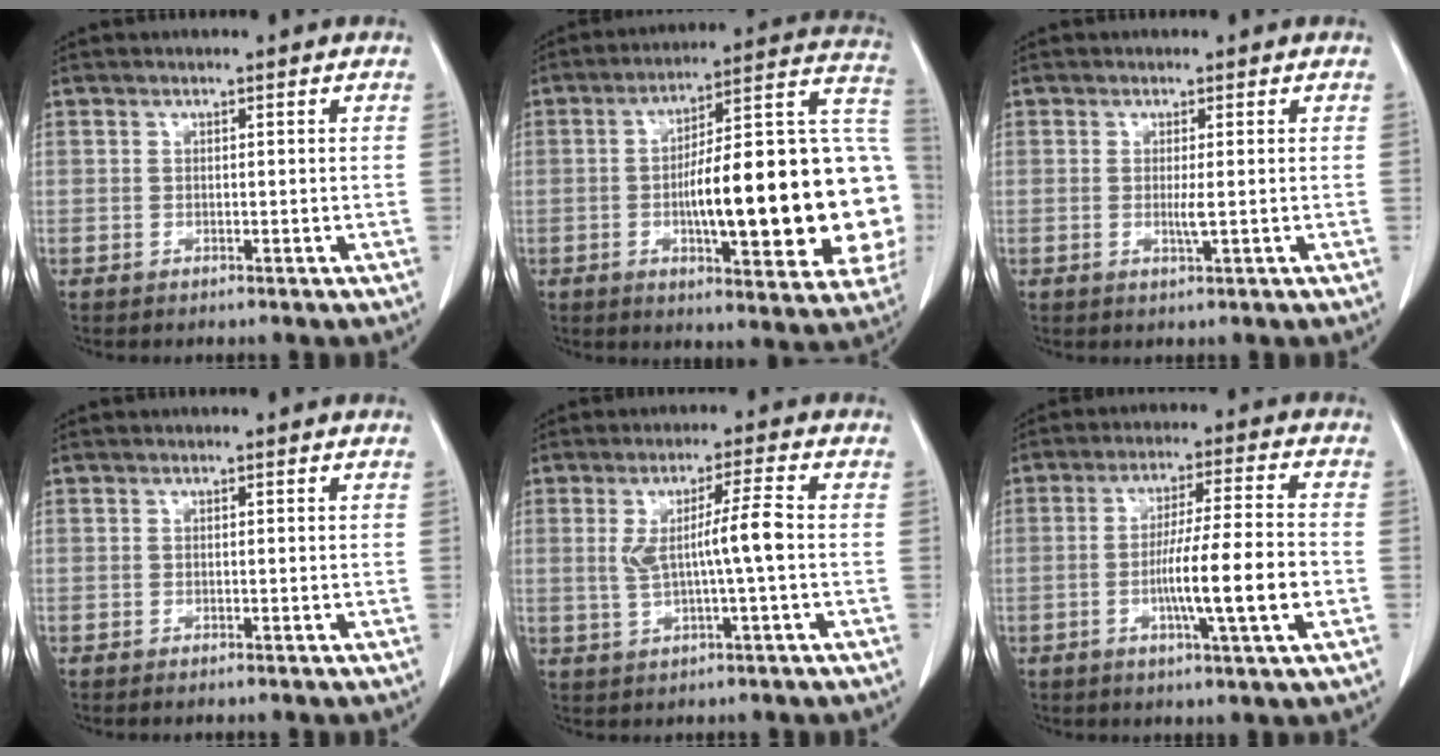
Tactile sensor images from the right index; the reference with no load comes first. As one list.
[{"total": 27.2, "force": [-3.5, 5.7, 26.3], "torque": [-0.282, 0.033, -0.046]}, {"total": 1.7, "force": [0.0, -0.1, 1.7], "torque": [-0.035, -0.004, 0.000]}, {"total": 0.6, "force": [-0.5, -0.1, 0.4], "torque": [-0.007, -0.001, -0.008]}, {"total": 6.4, "force": [0.0, -0.2, 6.4], "torque": [-0.113, 0.004, 0.005]}, {"total": 11.2, "force": [-2.7, -0.2, 10.9], "torque": [-0.184, -0.002, -0.050]}]